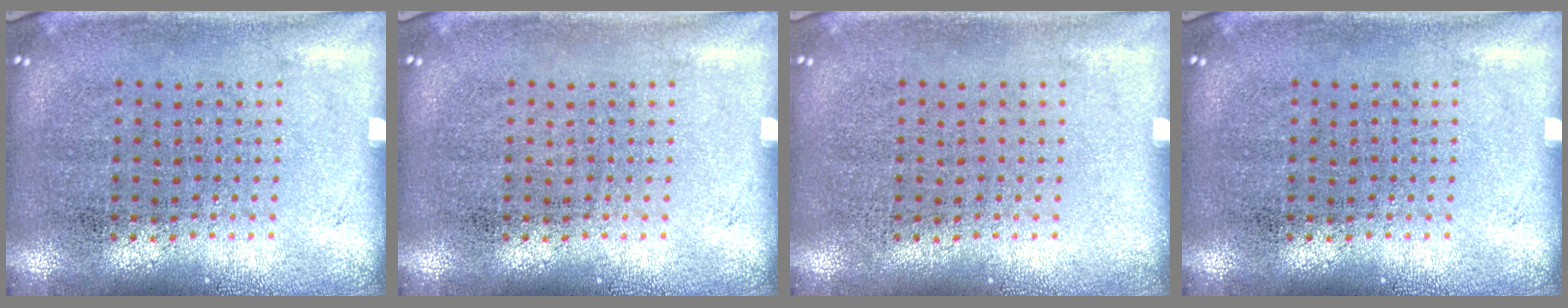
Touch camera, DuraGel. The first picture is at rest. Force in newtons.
{"total": 0.0}
{"total": 0.0}
{"total": 0.0}